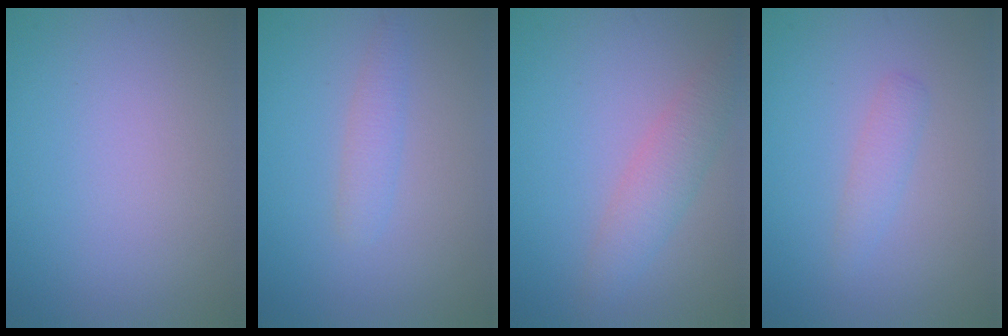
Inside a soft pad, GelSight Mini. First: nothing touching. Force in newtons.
{"total": 1.6, "press": 1.6, "slide": 0.1}
{"total": 2.9, "press": 2.9, "slide": 0.1}
{"total": 1.4, "press": 1.4, "slide": 0.0}